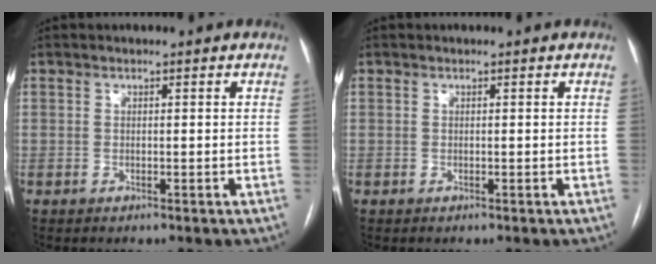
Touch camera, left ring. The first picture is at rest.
{"total": 0.0}